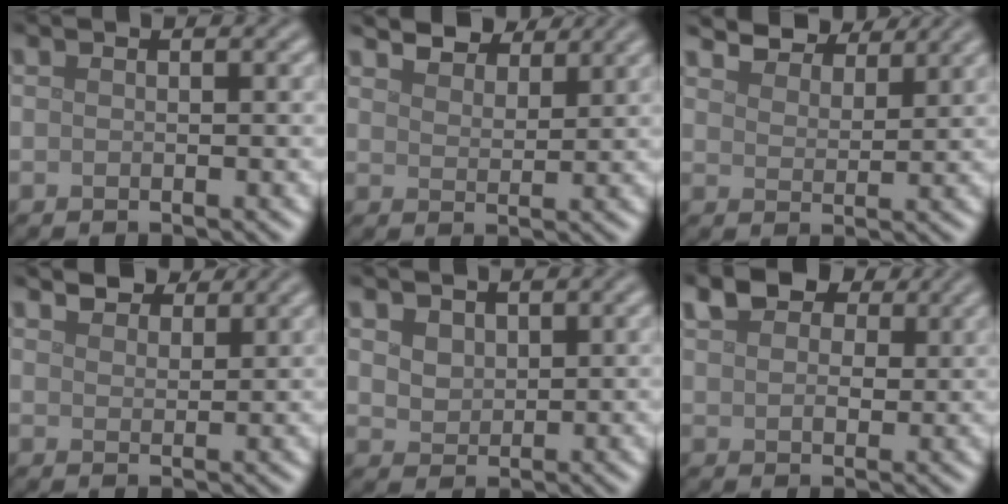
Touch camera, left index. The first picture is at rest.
{"total": 5.2, "force": [4.7, 1.4, 1.6], "torque": [-0.035, -0.007, 0.083]}
{"total": 5.4, "force": [5.1, 1.3, 1.5], "torque": [-0.039, 0.004, 0.087]}
{"total": 3.4, "force": [3.1, 1.0, 1.0], "torque": [-0.021, 0.003, 0.053]}
{"total": 2.8, "force": [1.7, 1.9, 1.2], "torque": [-0.034, 0.000, 0.037]}
{"total": 4.7, "force": [2.8, 2.8, 2.5], "torque": [-0.048, 0.008, 0.041]}